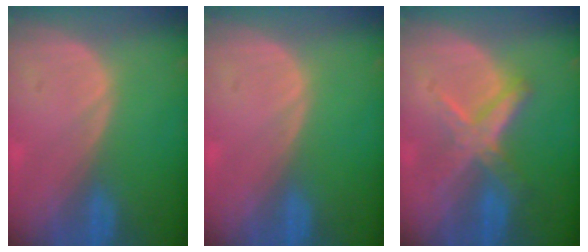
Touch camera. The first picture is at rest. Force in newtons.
{"total": 0.0}
{"total": 6.5, "press": 5.8, "slide": 3.0}